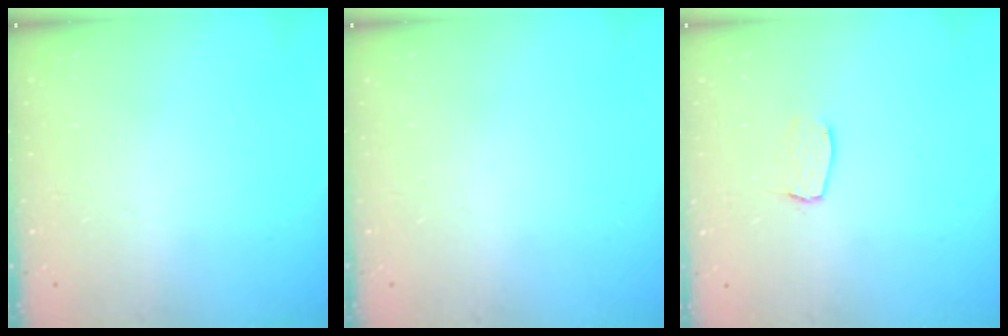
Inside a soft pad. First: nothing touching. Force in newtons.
{"total": 0.0}
{"total": 3.6, "press": 3.6, "slide": 0.3}